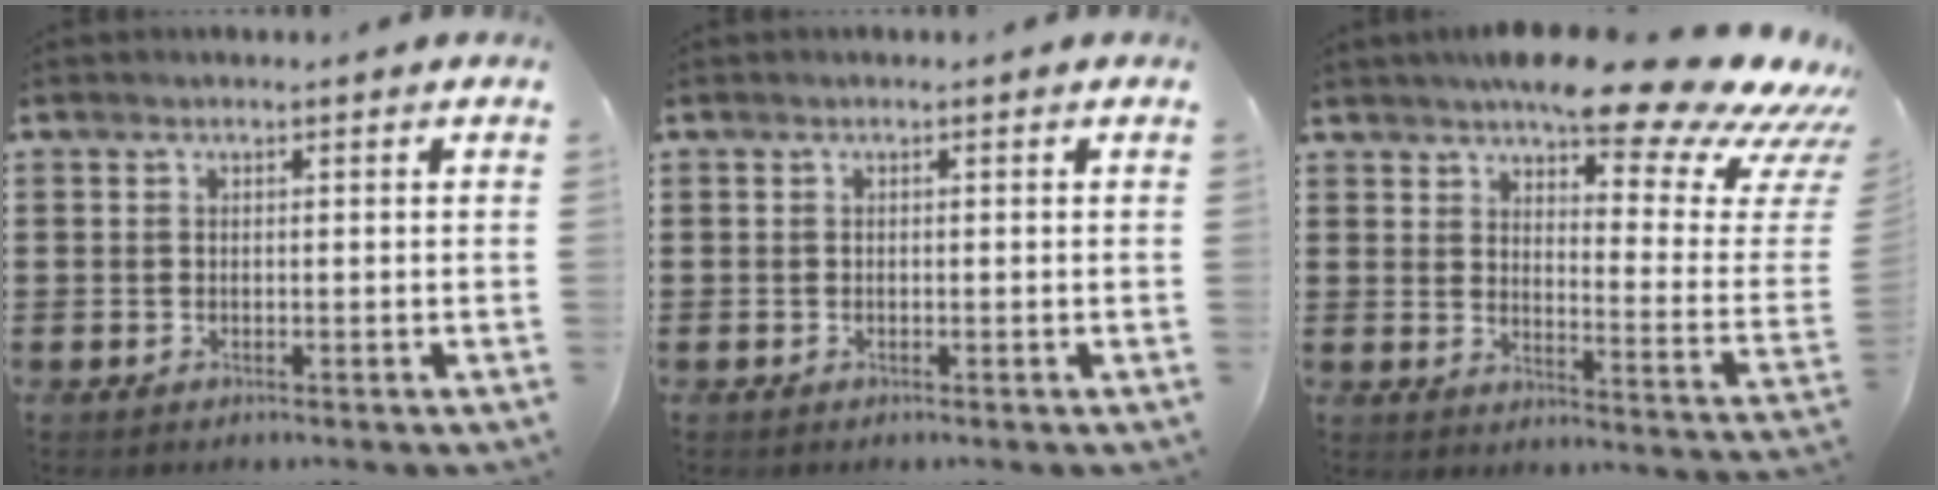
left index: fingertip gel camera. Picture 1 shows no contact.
{"total": 0.0}
{"total": 13.9, "force": [11.0, 3.0, 8.0], "torque": [-0.144, -0.063, 0.188]}